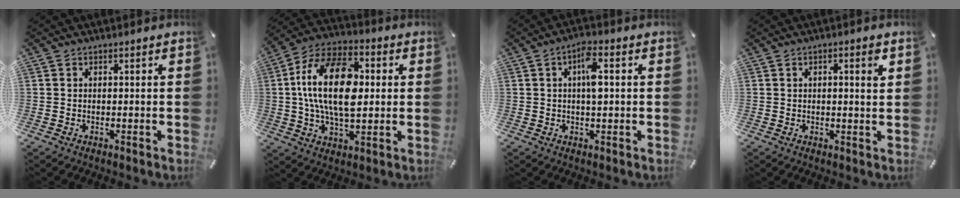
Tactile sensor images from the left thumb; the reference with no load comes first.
{"total": 19.0, "force": [1.6, 10.9, 15.4], "torque": [-0.319, 0.004, 0.019]}
{"total": 5.7, "force": [1.0, 2.0, 5.2], "torque": [-0.088, 0.004, 0.012]}
{"total": 2.8, "force": [0.9, 0.6, 2.6], "torque": [-0.037, -0.004, 0.009]}